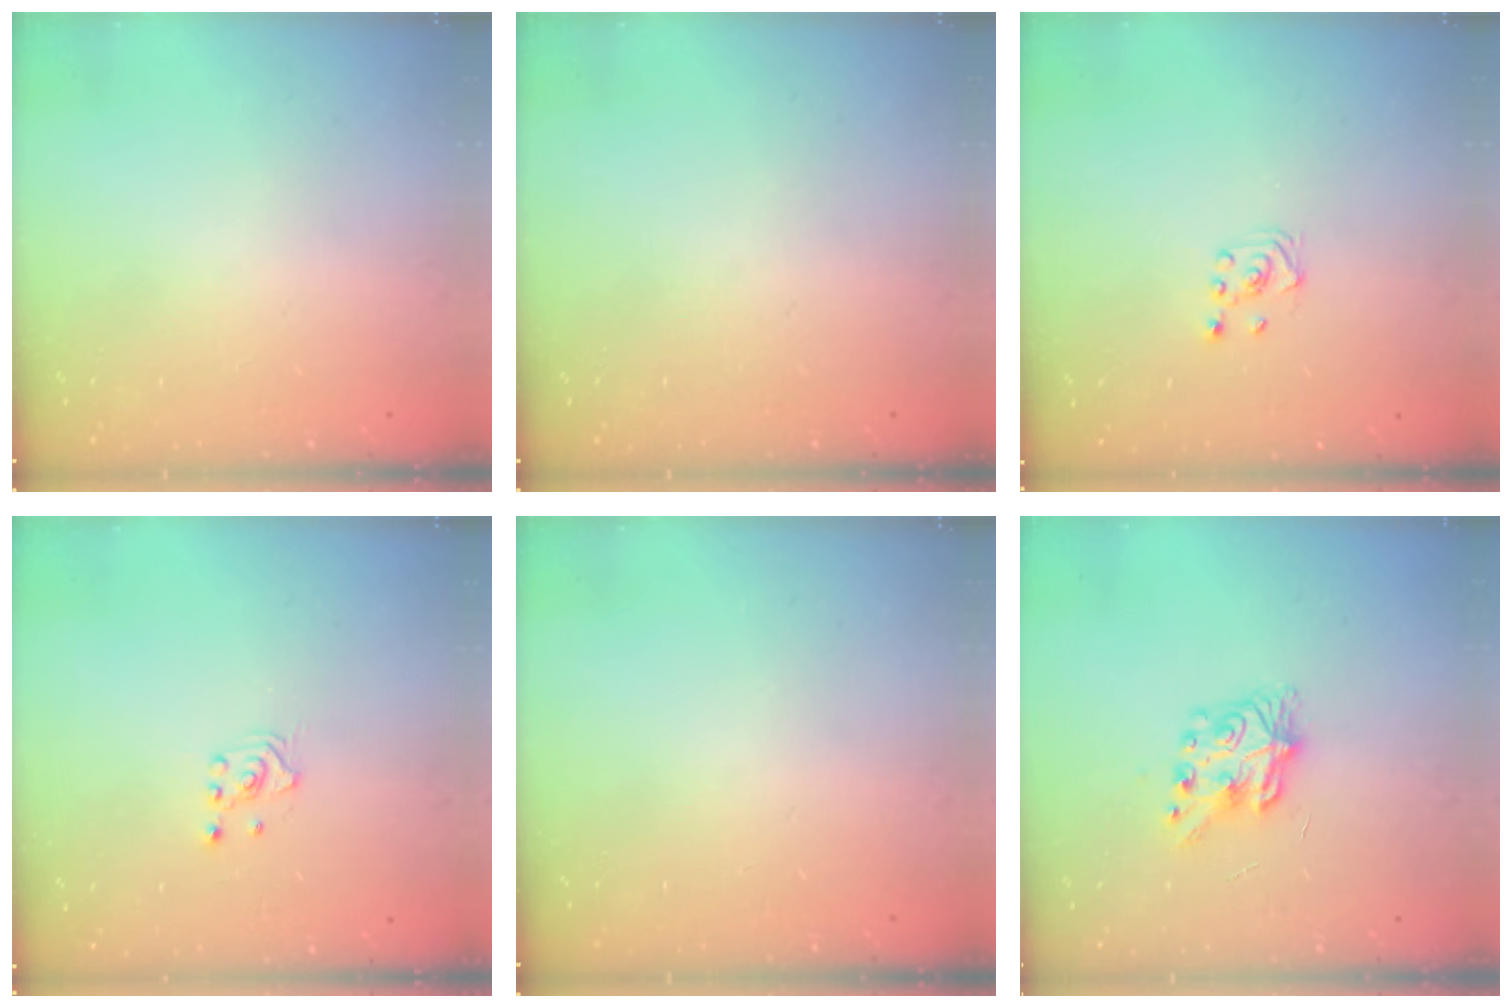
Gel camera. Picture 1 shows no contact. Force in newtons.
{"total": 0.0}
{"total": 2.3, "press": 2.2, "slide": 0.7}
{"total": 1.6, "press": 1.5, "slide": 0.2}
{"total": 0.0}
{"total": 8.4, "press": 8.3, "slide": 0.3}